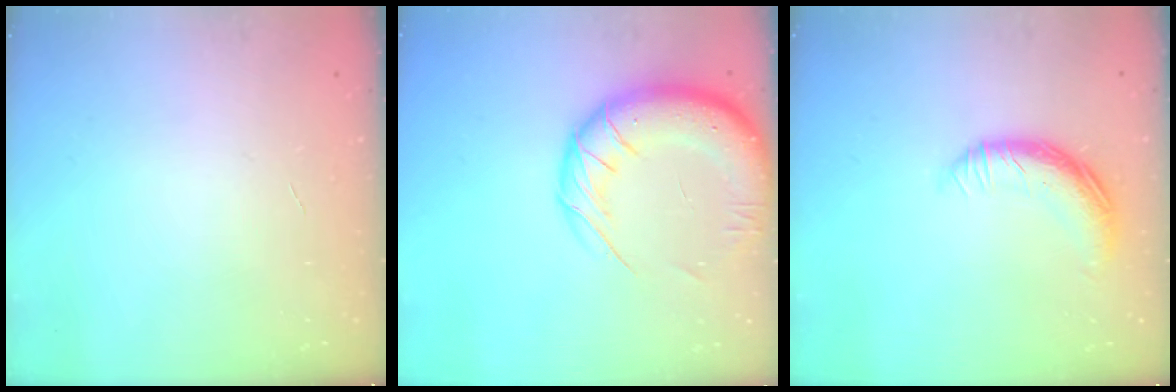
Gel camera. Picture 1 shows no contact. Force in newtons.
{"total": 18.2, "press": 17.7, "slide": 4.5}
{"total": 11.7, "press": 11.7, "slide": 0.5}